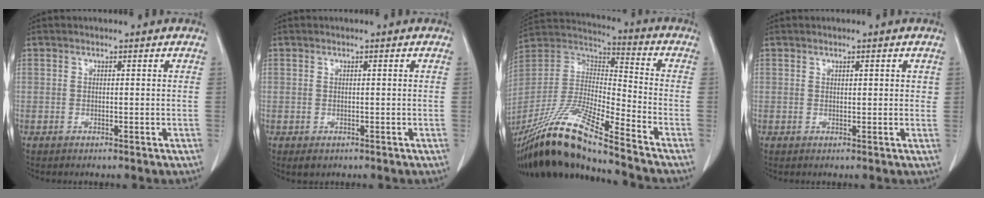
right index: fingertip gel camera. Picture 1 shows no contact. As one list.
[{"total": 1.2, "force": [-0.5, 0.9, 0.7], "torque": [-0.008, 0.001, 0.000]}, {"total": 19.5, "force": [-15.8, 0.0, 11.5], "torque": [-0.257, -0.024, -0.303]}, {"total": 1.5, "force": [0.7, 0.6, 1.2], "torque": [-0.013, 0.001, 0.008]}]